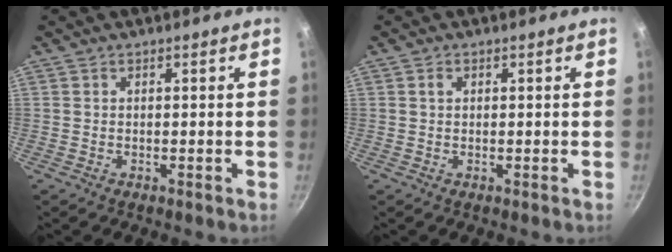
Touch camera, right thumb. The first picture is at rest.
{"total": 0.9, "force": [0.3, 0.7, 0.5], "torque": [-0.007, 0.004, 0.004]}